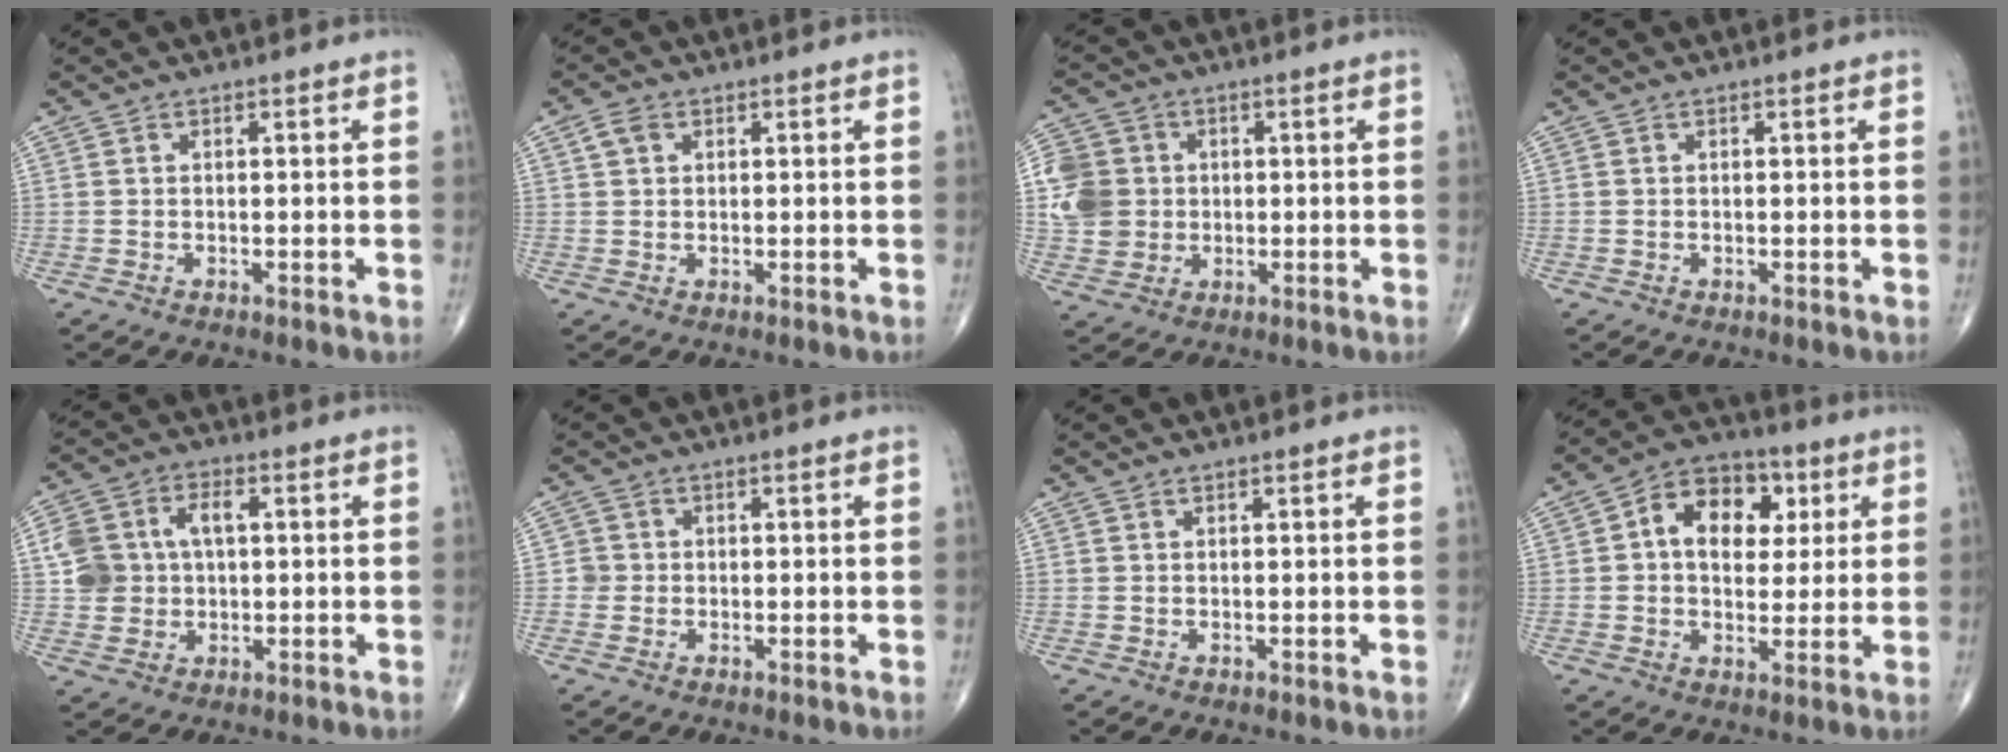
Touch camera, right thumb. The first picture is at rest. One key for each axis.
{"total": 2.5, "fx": 1.1, "fy": 1.8, "fz": 1.4, "tx": -0.023, "ty": 0.005, "tz": 0.020}
{"total": 9.3, "fx": 0.7, "fy": 8.5, "fz": 3.6, "tx": -0.058, "ty": 0.006, "tz": 0.014}
{"total": 0.0}
{"total": 9.8, "fx": 1.4, "fy": 7.3, "fz": 6.4, "tx": -0.104, "ty": 0.017, "tz": 0.027}
{"total": 1.7, "fx": -0.2, "fy": 1.7, "fz": -0.1, "tx": 0.015, "ty": 0.007, "tz": -0.007}
{"total": 0.0}
{"total": 12.6, "fx": 3.2, "fy": 8.8, "fz": 8.4, "tx": -0.091, "ty": 0.009, "tz": 0.043}